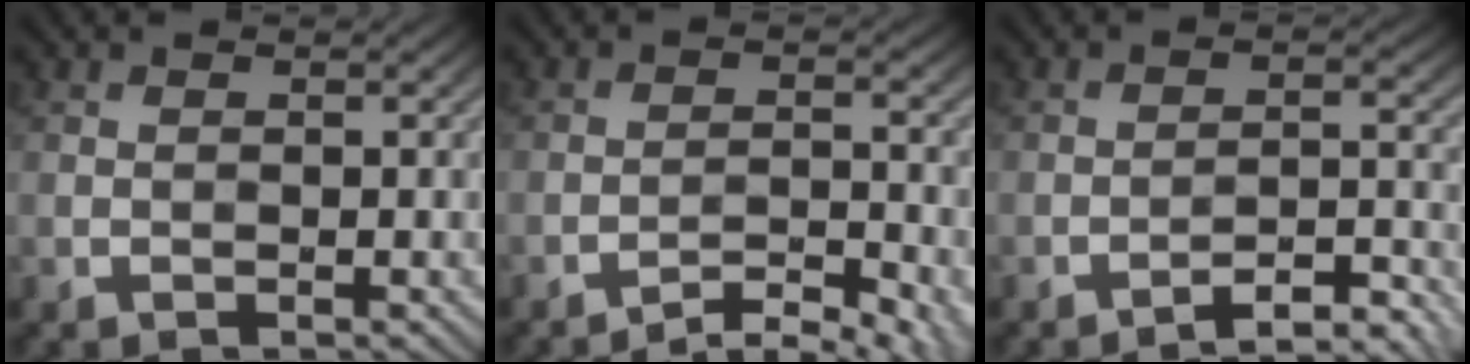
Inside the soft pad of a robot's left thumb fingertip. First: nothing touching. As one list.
[{"total": 6.3, "force": [-4.9, 1.3, 3.7], "torque": [-0.057, 0.011, -0.072]}, {"total": 5.0, "force": [-4.2, 0.6, 2.6], "torque": [-0.038, 0.015, -0.063]}]